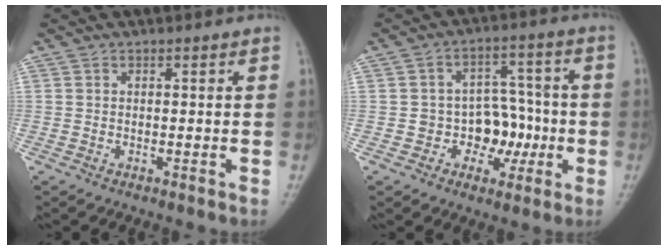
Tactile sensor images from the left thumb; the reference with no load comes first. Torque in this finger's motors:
{"motor_torque": [-0.18, 0.23, 0.25, 0.10, 0.00]}